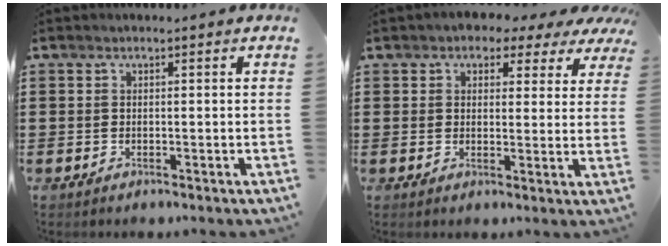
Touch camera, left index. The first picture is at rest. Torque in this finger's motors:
{"motor_torque": [2.14, 0.00, 0.92, 0.13]}